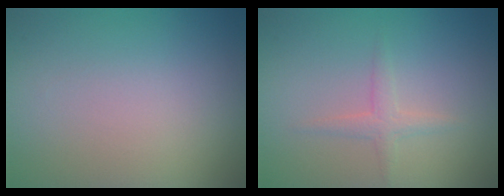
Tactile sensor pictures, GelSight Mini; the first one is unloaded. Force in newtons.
{"total": 1.4, "press": 1.4, "slide": 0.1}